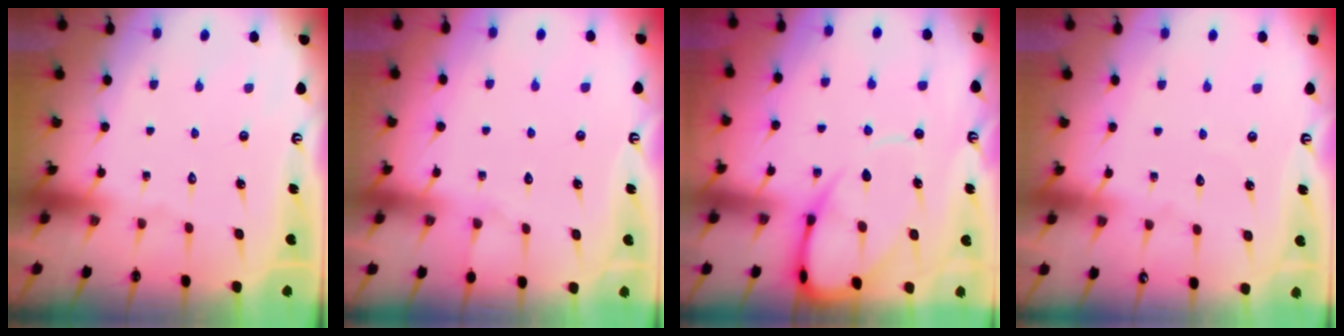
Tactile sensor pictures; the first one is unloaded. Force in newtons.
{"total": 3.4, "press": 3.4, "slide": 0.6}
{"total": 9.7, "press": 9.7, "slide": 1.0}
{"total": 3.0, "press": 3.0, "slide": 0.1}